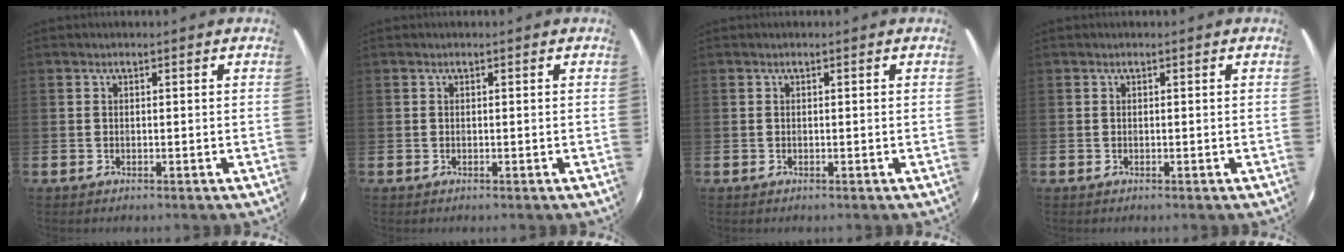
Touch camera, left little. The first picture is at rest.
{"total": 0.0}
{"total": 0.0}
{"total": 0.0}